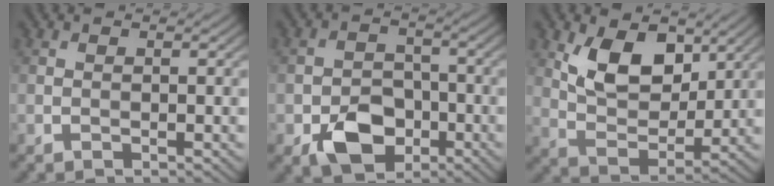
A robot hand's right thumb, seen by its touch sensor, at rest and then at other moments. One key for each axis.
{"total": 6.8, "fx": -3.3, "fy": 4.7, "fz": 3.7, "tx": -0.065, "ty": -0.011, "tz": -0.062}
{"total": 9.3, "fx": 4.3, "fy": 5.3, "fz": 6.4, "tx": -0.128, "ty": -0.011, "tz": 0.076}